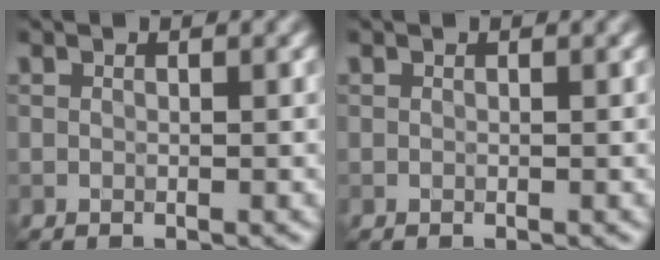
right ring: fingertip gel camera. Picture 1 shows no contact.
{"total": 0.0}